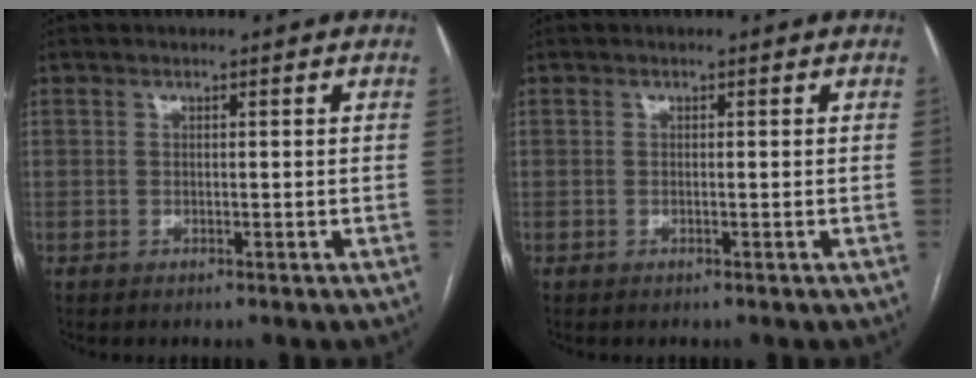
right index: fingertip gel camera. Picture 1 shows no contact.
{"total": 0.0}